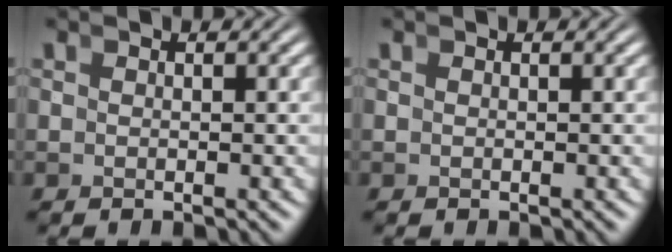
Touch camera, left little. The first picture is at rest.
{"total": 0.0}